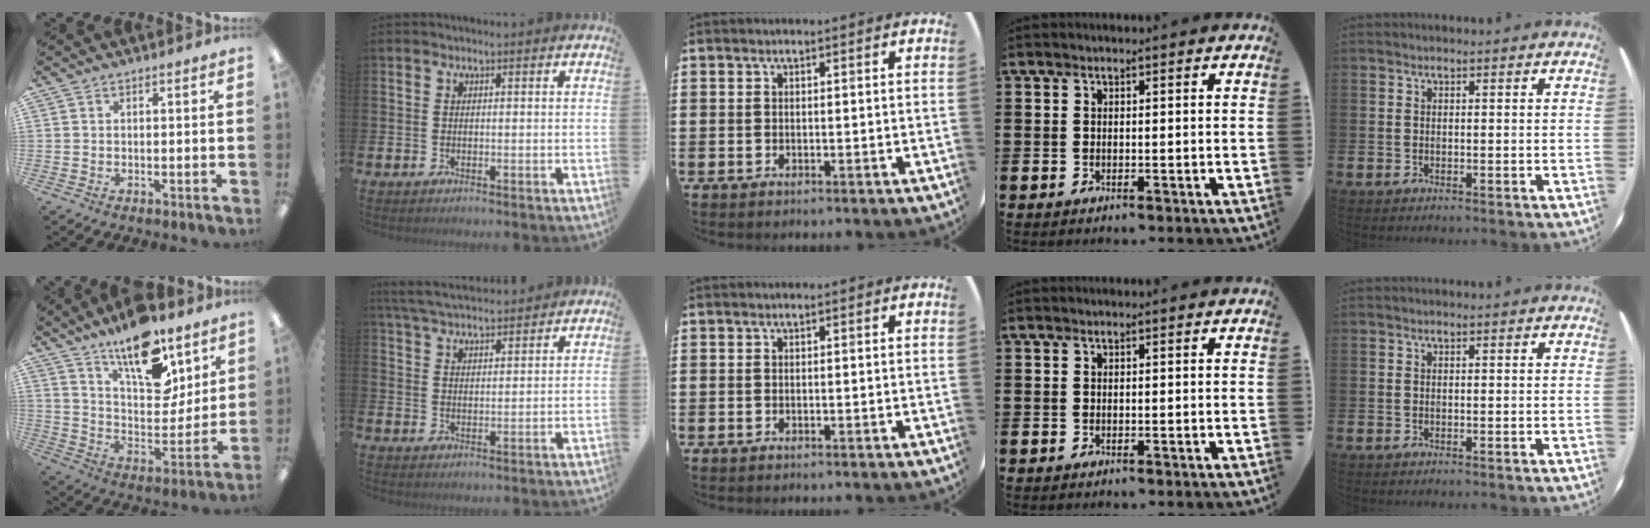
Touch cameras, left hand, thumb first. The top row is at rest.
{"thumb": {"total": 17.3, "force": [12.0, 7.6, 9.9], "torque": [-0.152, -0.074, 0.207]}, "index": {"total": 5.5, "force": [5.3, 0.7, 1.2], "torque": [-0.041, -0.023, 0.096]}}